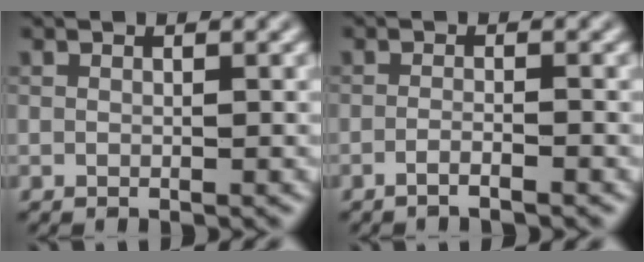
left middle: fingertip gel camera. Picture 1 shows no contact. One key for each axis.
{"total": 1.3, "fx": -0.9, "fy": 0.3, "fz": 1.0, "tx": -0.011, "ty": 0.000, "tz": -0.023}